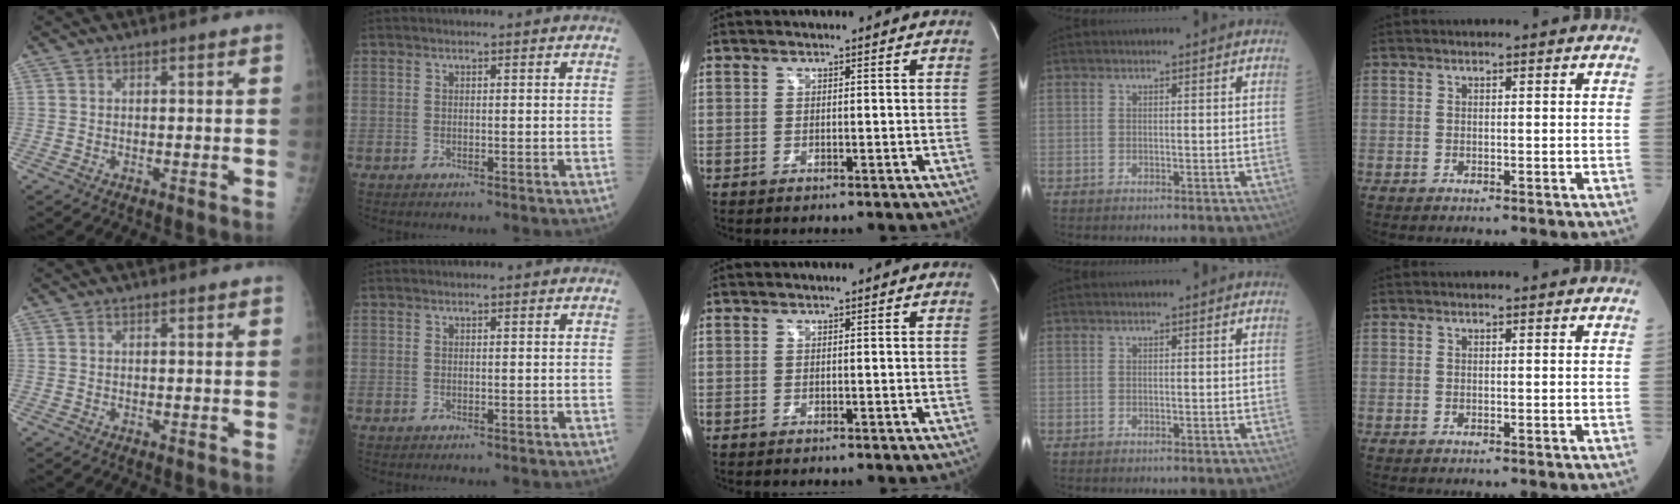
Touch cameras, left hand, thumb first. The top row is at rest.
{}